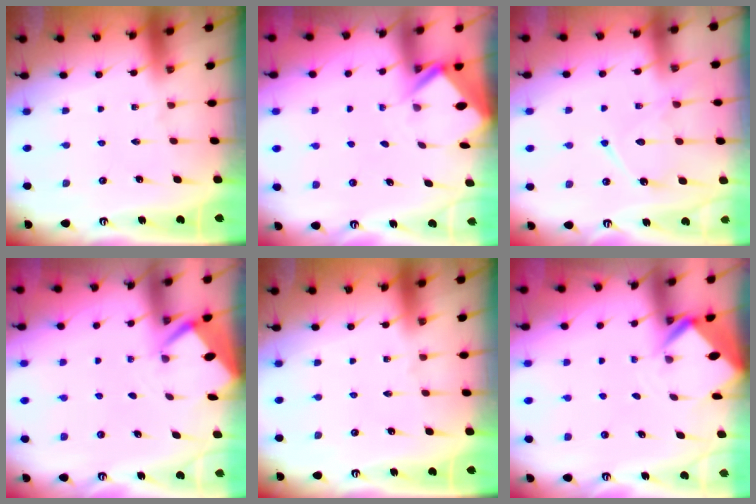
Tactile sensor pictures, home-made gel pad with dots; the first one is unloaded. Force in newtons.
{"total": 2.6, "press": 2.6, "slide": 0.1}
{"total": 12.3, "press": 12.2, "slide": 1.1}
{"total": 2.6, "press": 2.6, "slide": 0.1}
{"total": 0.0}
{"total": 3.4, "press": 3.4, "slide": 0.2}